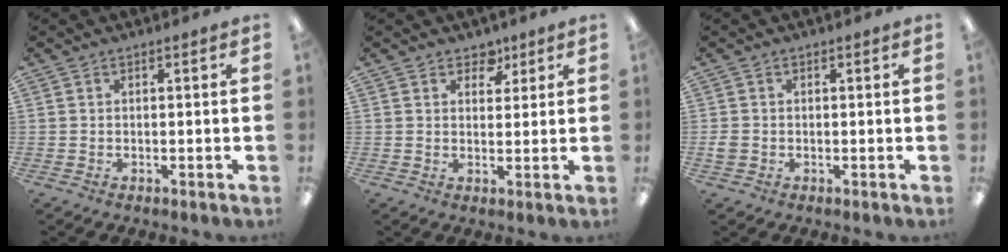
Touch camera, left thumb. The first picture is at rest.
{"total": 4.1, "force": [2.8, 2.8, 1.1], "torque": [0.002, -0.015, 0.045]}
{"total": 1.7, "force": [-0.4, 1.5, 0.6], "torque": [-0.008, 0.003, -0.008]}